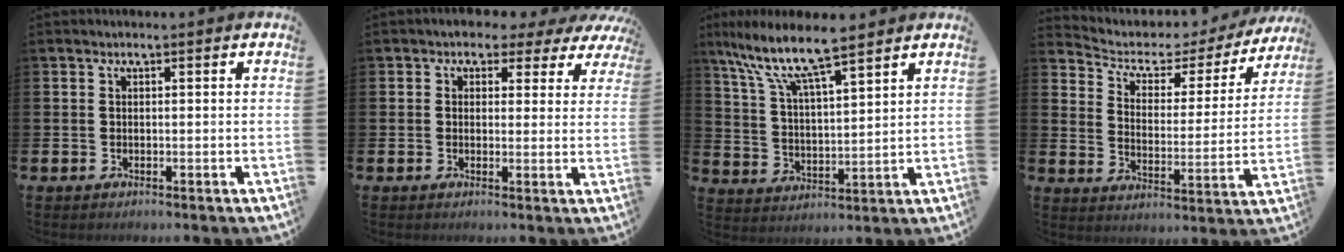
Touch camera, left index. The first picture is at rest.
{"total": 2.1, "force": [1.2, 1.7, 0.5], "torque": [-0.016, -0.004, 0.012]}
{"total": 8.9, "force": [7.6, 1.5, 4.4], "torque": [-0.116, -0.040, 0.132]}
{"total": 4.5, "force": [3.7, 2.3, 1.2], "torque": [-0.050, -0.031, 0.052]}